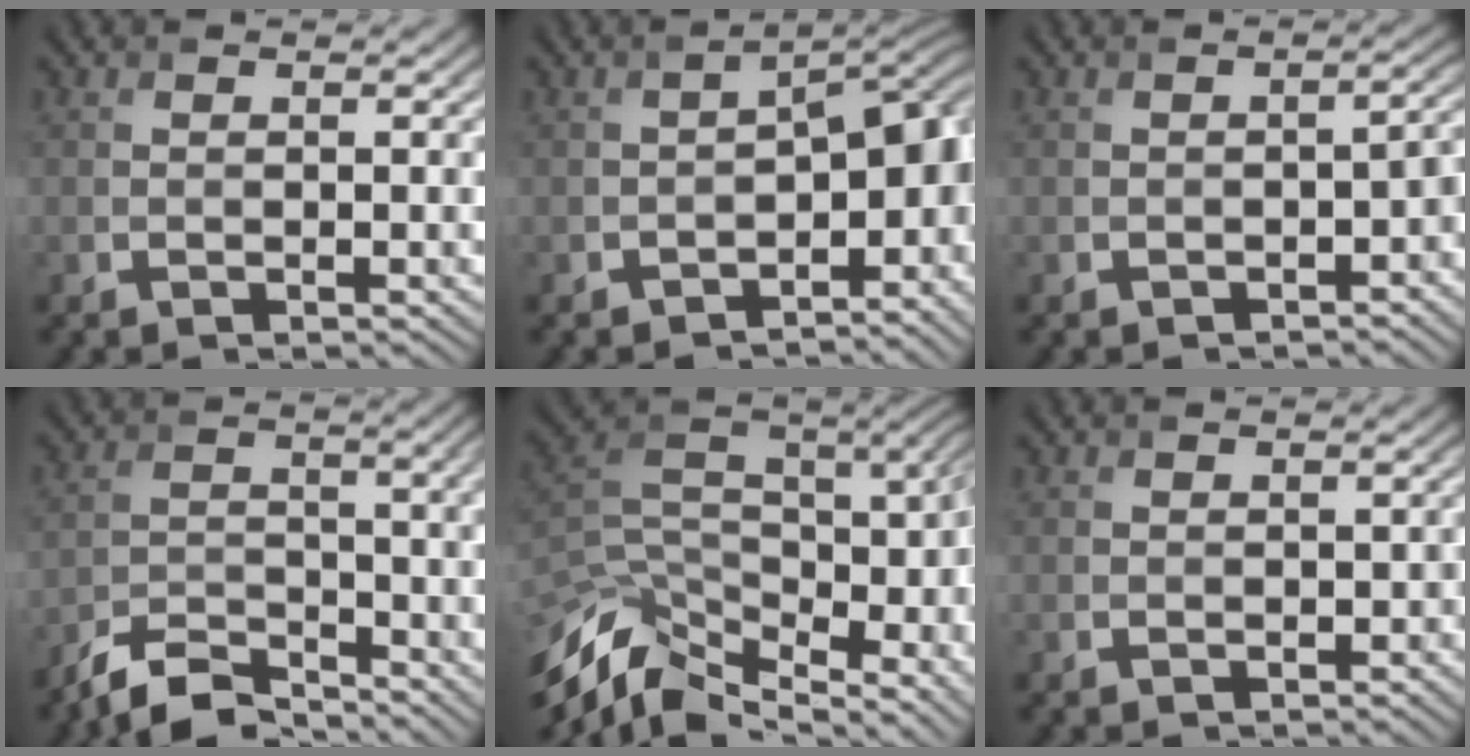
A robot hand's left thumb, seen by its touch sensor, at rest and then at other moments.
{"total": 9.1, "force": [-3.1, 4.5, 7.2], "torque": [-0.082, -0.020, -0.039]}
{"total": 3.0, "force": [-1.8, 1.2, 2.2], "torque": [-0.026, 0.001, -0.022]}
{"total": 7.8, "force": [-6.6, 2.1, 3.6], "torque": [-0.067, -0.007, -0.131]}
{"total": 13.4, "force": [-3.7, 6.7, 10.9], "torque": [-0.259, -0.014, -0.046]}
{"total": 0.9, "force": [-0.6, 0.5, 0.3], "torque": [-0.005, -0.002, -0.008]}